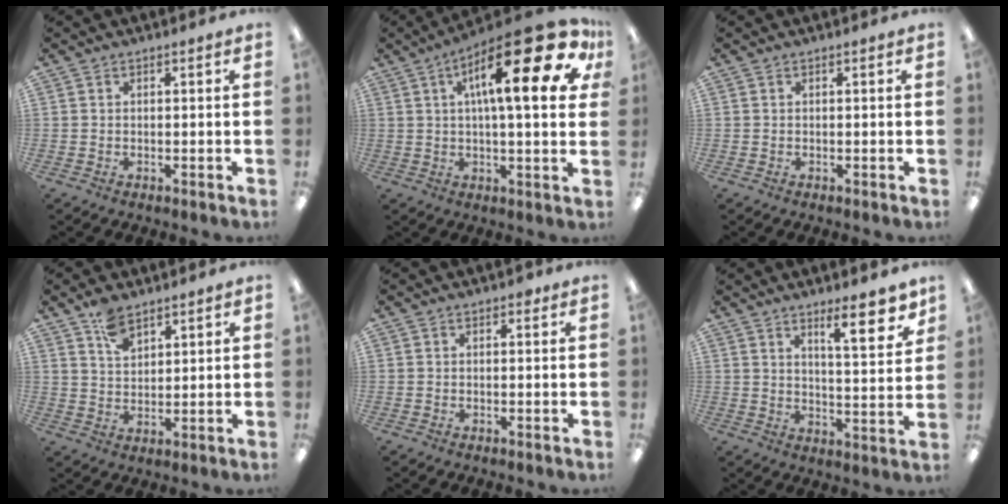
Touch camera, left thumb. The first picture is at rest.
{"total": 23.8, "force": [9.5, 7.2, 20.6], "torque": [-0.296, -0.043, 0.143]}
{"total": 0.0}
{"total": 6.4, "force": [4.7, 3.1, 3.0], "torque": [-0.055, -0.018, 0.085]}
{"total": 0.7, "force": [0.4, 0.4, 0.3], "torque": [0.000, 0.000, 0.005]}
{"total": 11.6, "force": [7.8, 3.2, 7.9], "torque": [-0.090, -0.048, 0.121]}